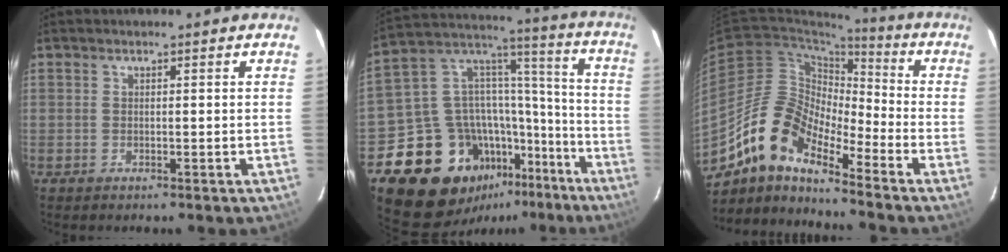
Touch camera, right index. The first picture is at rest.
{"total": 22.4, "force": [-14.0, 14.8, 9.3], "torque": [-0.182, 0.077, -0.199]}
{"total": 13.3, "force": [-10.2, 4.3, 7.3], "torque": [-0.123, 0.009, -0.208]}